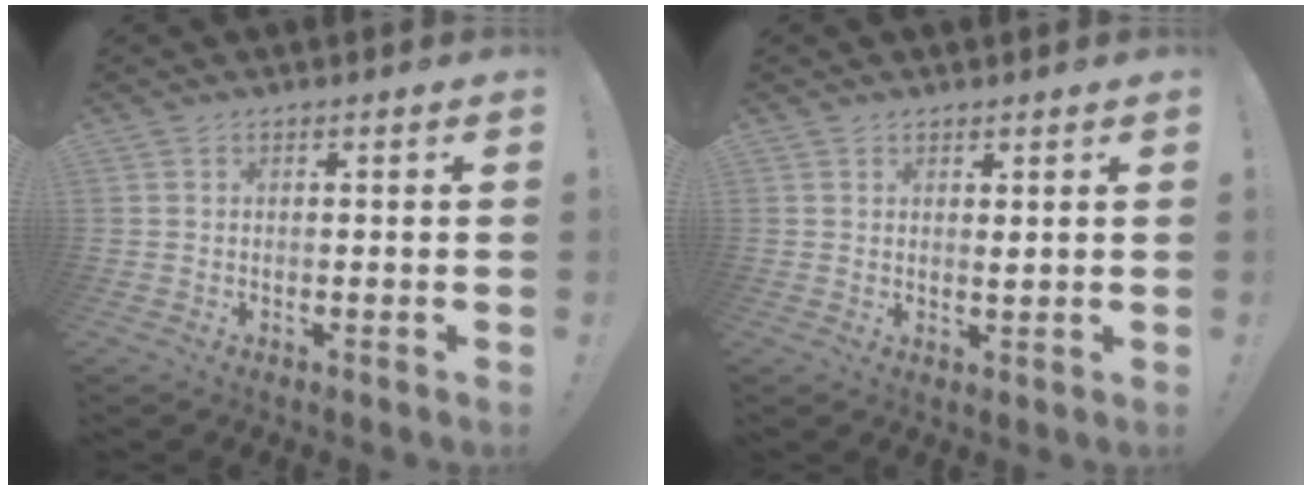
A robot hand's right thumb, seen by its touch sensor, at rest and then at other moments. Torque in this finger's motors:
{"motor_torque": [0.08, 0.01, -0.07, 0.29, -0.04]}